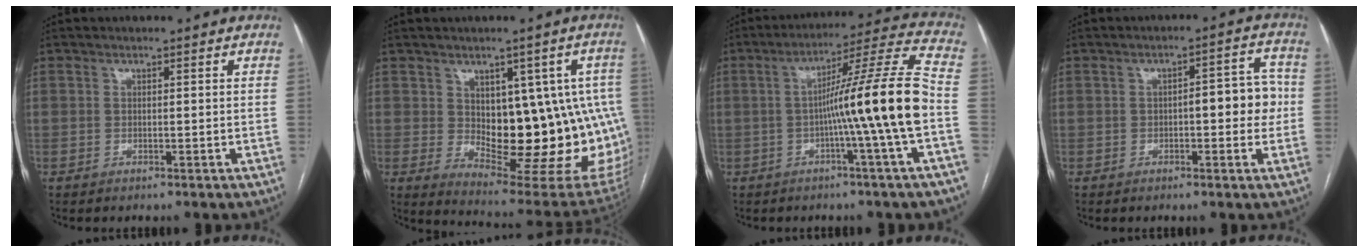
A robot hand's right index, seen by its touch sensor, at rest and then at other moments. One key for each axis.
{"total": 19.2, "fx": 0.1, "fy": 9.2, "fz": 16.9, "tx": -0.153, "ty": 0.012, "tz": 0.027}
{"total": 14.2, "fx": -2.8, "fy": -2.5, "fz": 13.8, "tx": -0.207, "ty": 0.012, "tz": -0.052}
{"total": 6.4, "fx": -0.4, "fy": 2.2, "fz": 6.0, "tx": -0.069, "ty": 0.025, "tz": -0.006}